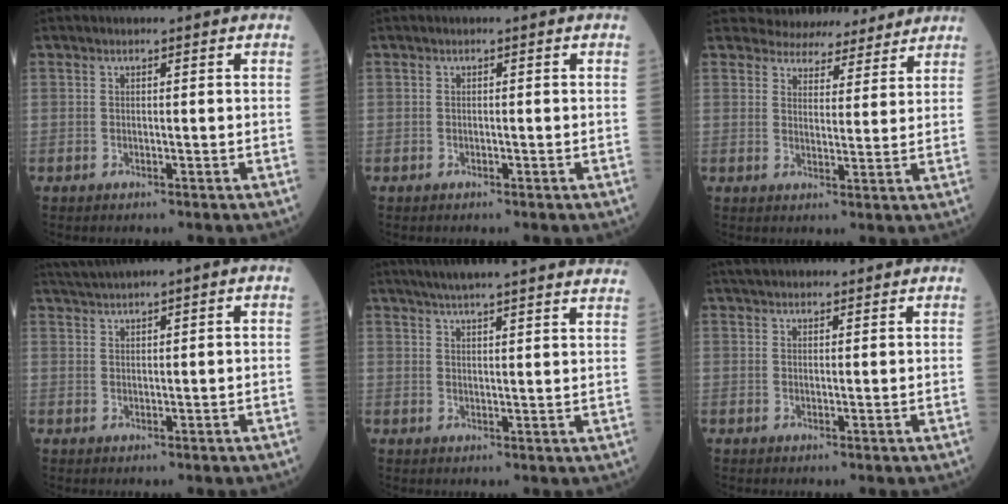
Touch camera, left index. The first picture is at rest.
{"total": 0.0}
{"total": 9.8, "force": [9.2, 3.2, 1.3], "torque": [-0.004, 0.010, 0.112]}
{"total": 3.1, "force": [2.5, -0.7, 1.7], "torque": [-0.044, 0.016, 0.056]}
{"total": 22.4, "force": [20.2, 0.7, 9.6], "torque": [-0.150, 0.004, 0.253]}
{"total": 6.5, "force": [5.8, 1.7, 2.5], "torque": [-0.032, 0.037, 0.090]}